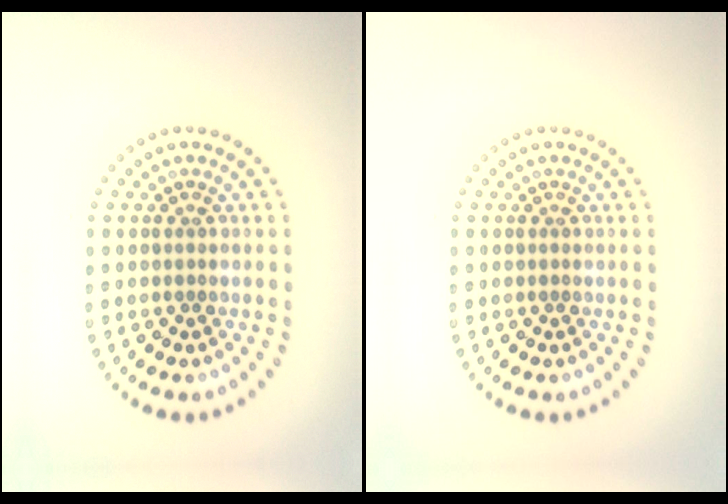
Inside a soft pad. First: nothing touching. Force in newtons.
{"total": 0.0}